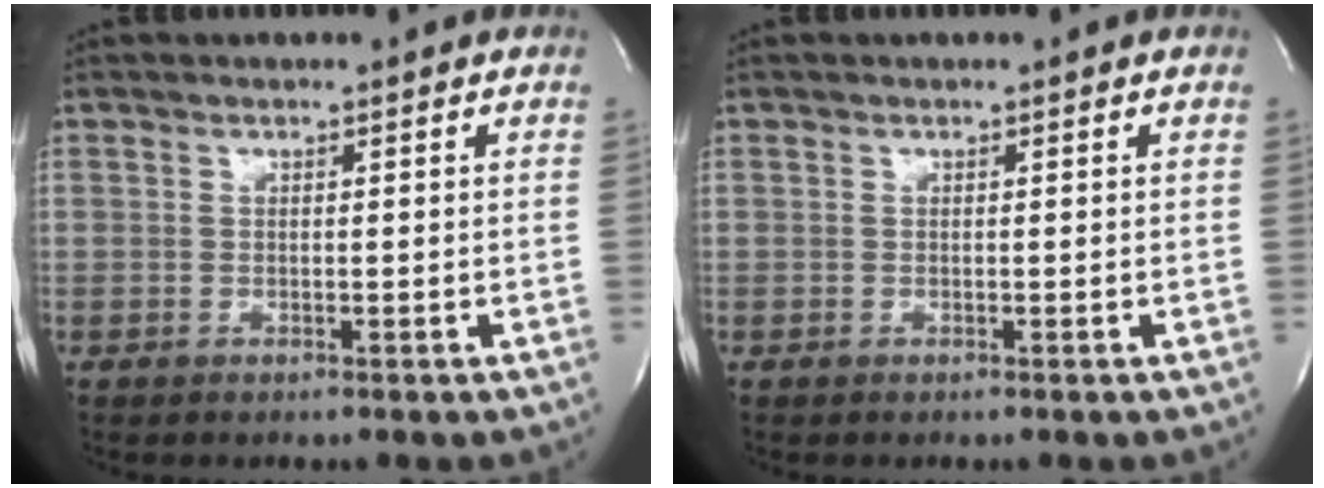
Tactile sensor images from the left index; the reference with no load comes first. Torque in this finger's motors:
{"motor_torque": [0.00, 0.00, 0.00, 0.00]}